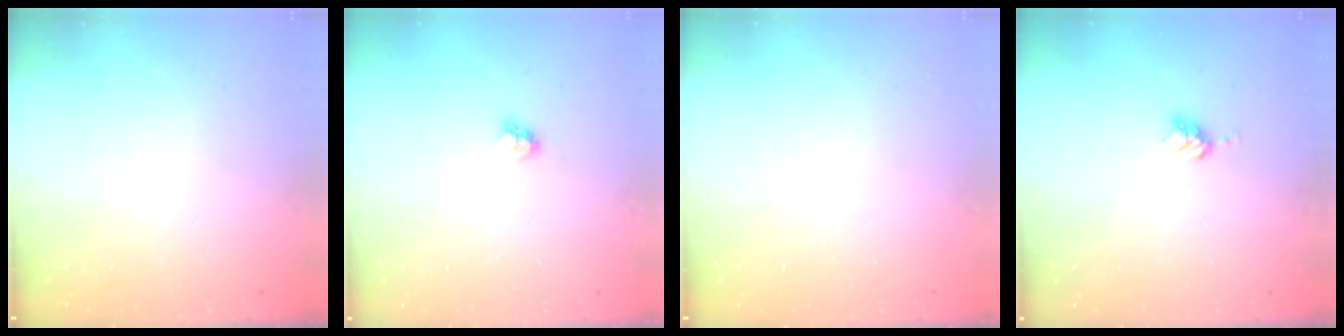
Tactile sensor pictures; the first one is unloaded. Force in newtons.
{"total": 2.7, "press": 2.7, "slide": 0.3}
{"total": 0.0}
{"total": 4.8, "press": 4.8, "slide": 0.1}